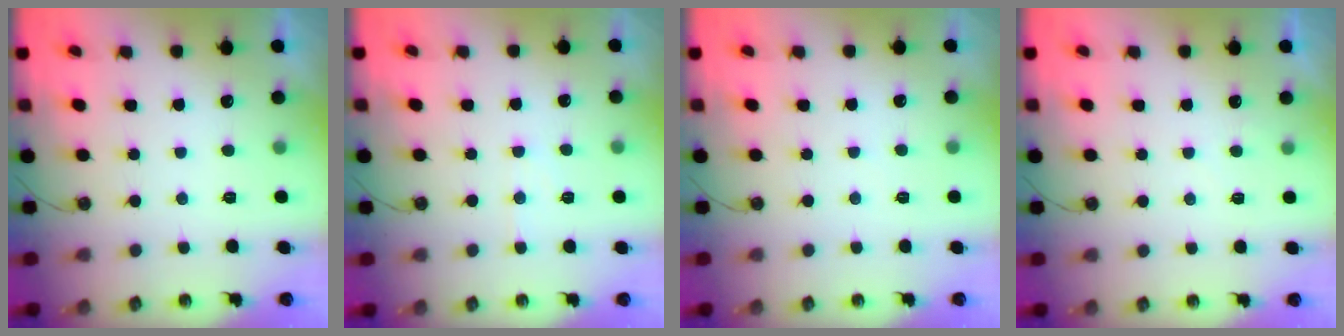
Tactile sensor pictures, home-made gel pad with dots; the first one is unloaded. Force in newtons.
{"total": 4.3, "press": 4.2, "slide": 0.6}
{"total": 2.0, "press": 2.0, "slide": 0.4}
{"total": 3.1, "press": 3.1, "slide": 0.4}